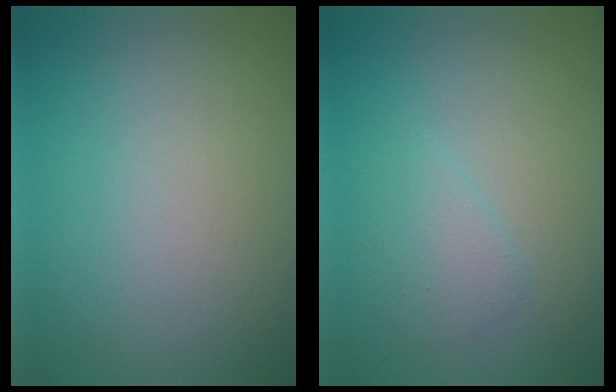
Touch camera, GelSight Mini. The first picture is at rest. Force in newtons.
{"total": 1.7, "press": 1.7, "slide": 0.1}